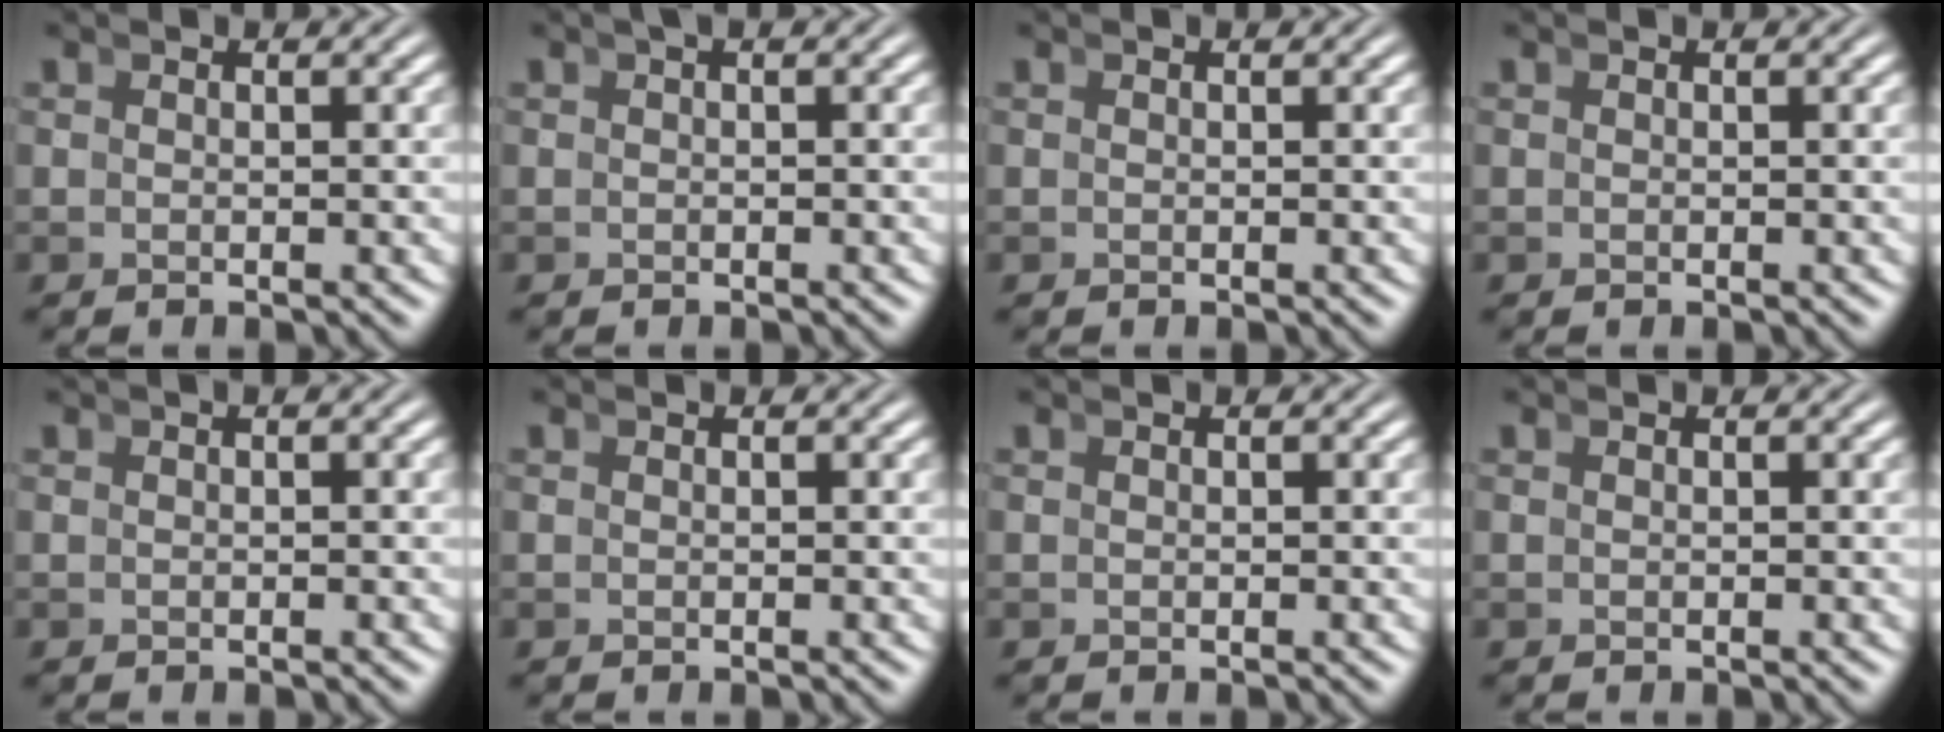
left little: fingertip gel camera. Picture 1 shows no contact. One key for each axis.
{"total": 0.6, "fx": 0.3, "fy": 0.1, "fz": 0.5, "tx": -0.005, "ty": 0.012, "tz": -0.001}
{"total": 0.0}
{"total": 0.0}
{"total": 0.0}
{"total": 0.0}
{"total": 0.0}
{"total": 0.0}